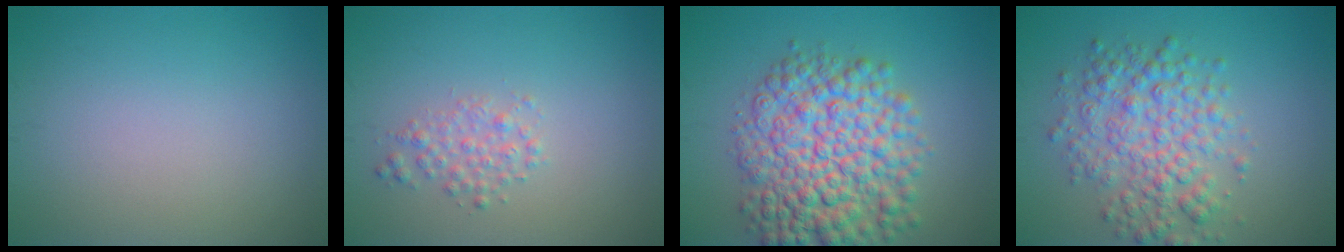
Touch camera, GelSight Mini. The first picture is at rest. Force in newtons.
{"total": 1.8, "press": 1.8, "slide": 0.1}
{"total": 9.8, "press": 9.8, "slide": 0.2}
{"total": 5.4, "press": 5.4, "slide": 0.0}